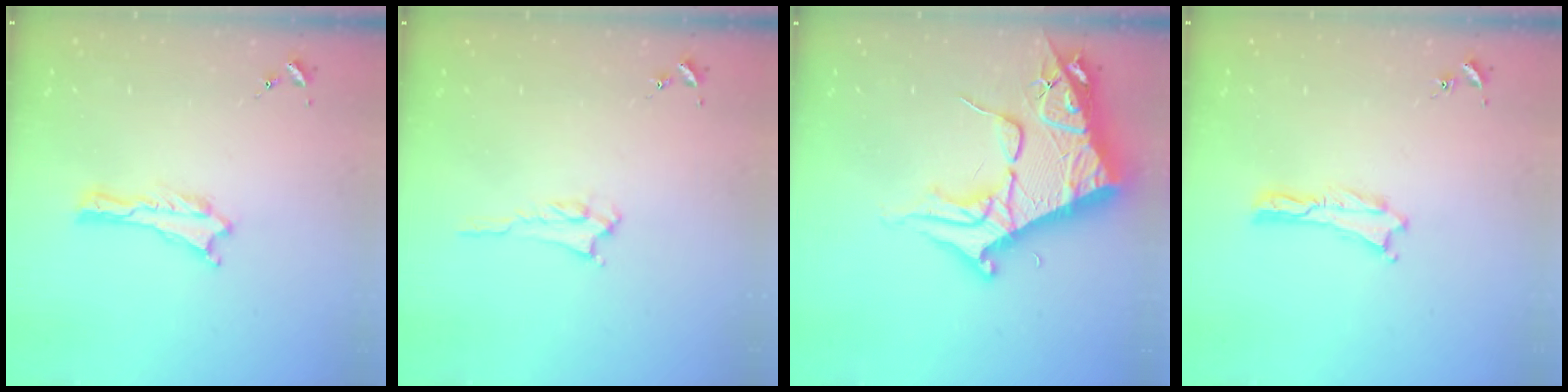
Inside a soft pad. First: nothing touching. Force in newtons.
{"total": 2.2, "press": 2.2, "slide": 0.3}
{"total": 12.0, "press": 11.9, "slide": 1.4}
{"total": 0.0}